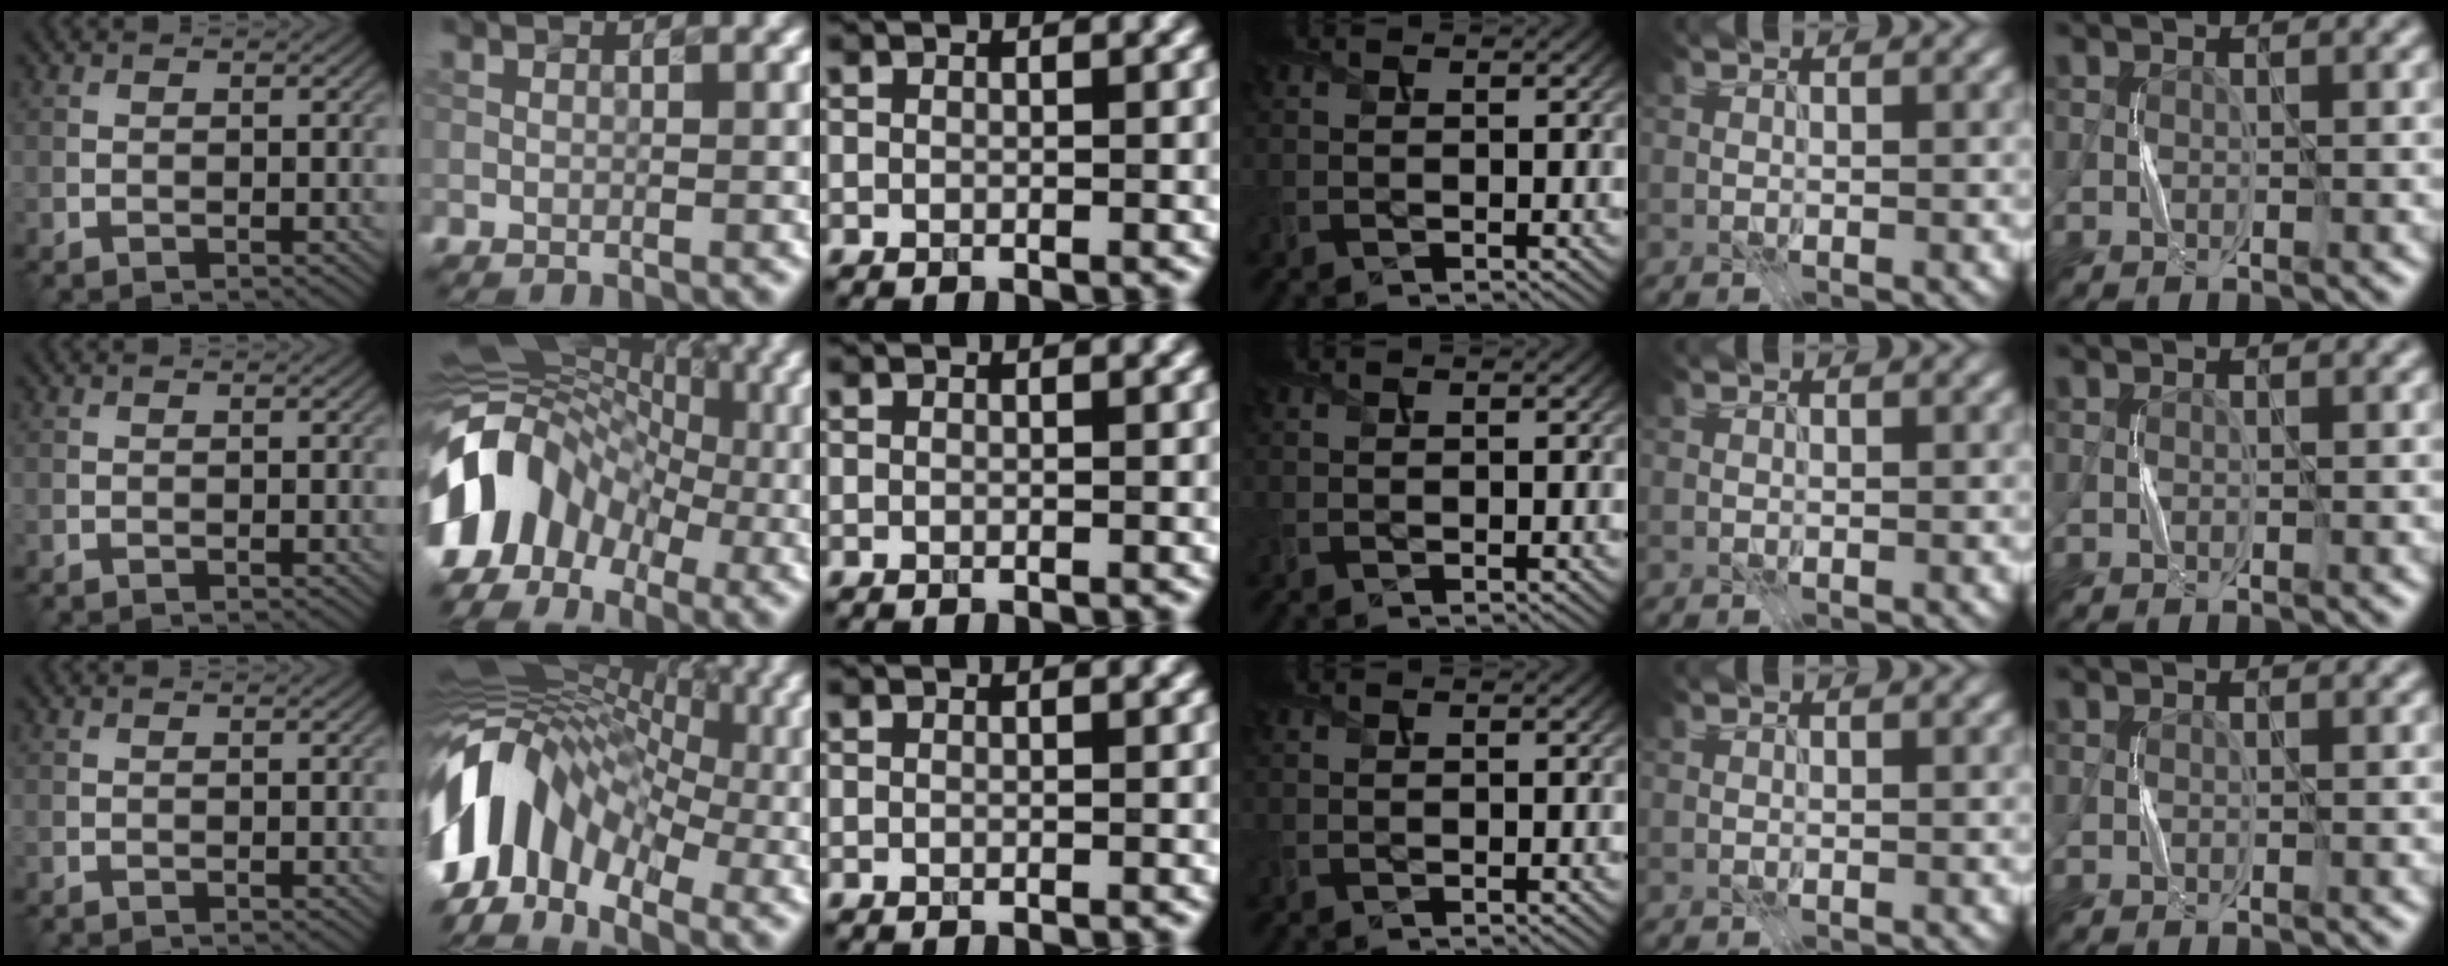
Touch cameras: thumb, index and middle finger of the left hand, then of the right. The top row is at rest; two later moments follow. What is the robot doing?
{"motion": "press", "object": "sticky note"}